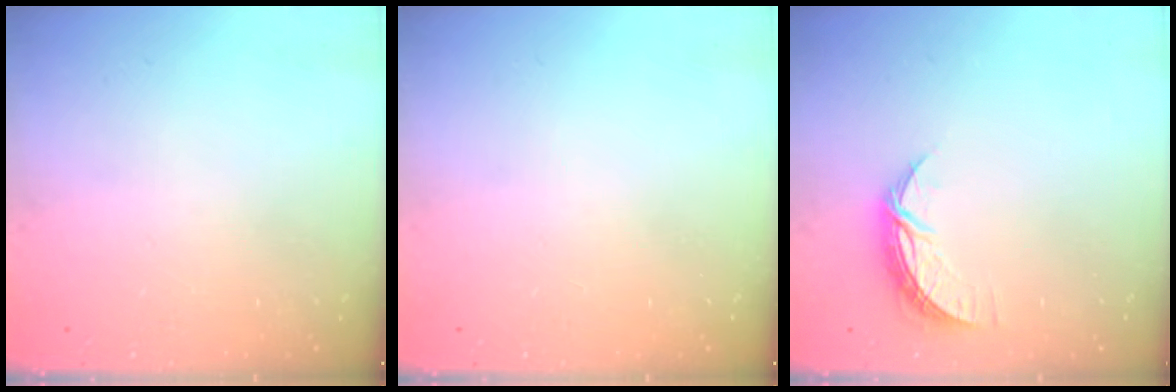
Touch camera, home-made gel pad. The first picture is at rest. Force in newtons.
{"total": 0.0}
{"total": 7.2, "press": 7.2, "slide": 0.4}